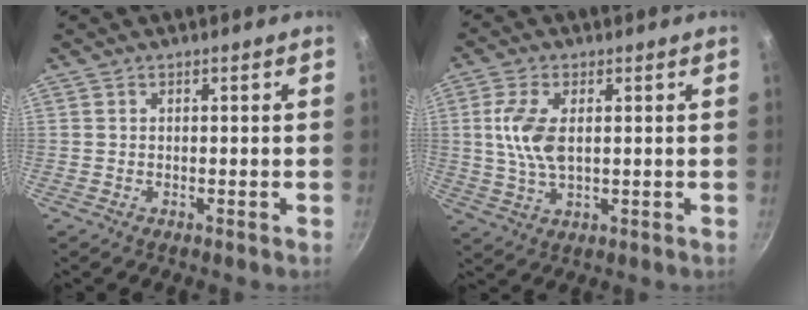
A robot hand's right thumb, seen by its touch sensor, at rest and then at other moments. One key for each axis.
{"total": 8.3, "fx": 1.2, "fy": 4.2, "fz": 7.0, "tx": -0.141, "ty": 0.000, "tz": 0.024}